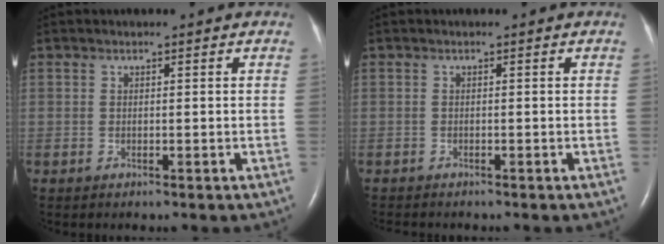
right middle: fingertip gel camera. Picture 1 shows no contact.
{"total": 1.7, "force": [-1.5, 0.5, 0.5], "torque": [-0.012, -0.004, -0.018]}